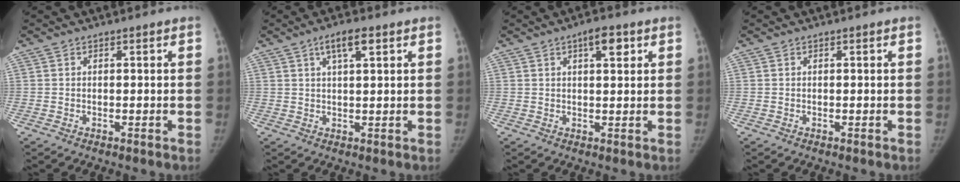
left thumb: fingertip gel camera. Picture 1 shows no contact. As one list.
[{"total": 4.8, "force": [2.4, 1.4, 3.9], "torque": [-0.064, 0.000, 0.042]}, {"total": 4.4, "force": [2.1, 1.7, 3.5], "torque": [-0.040, -0.005, 0.028]}, {"total": 0.0}]